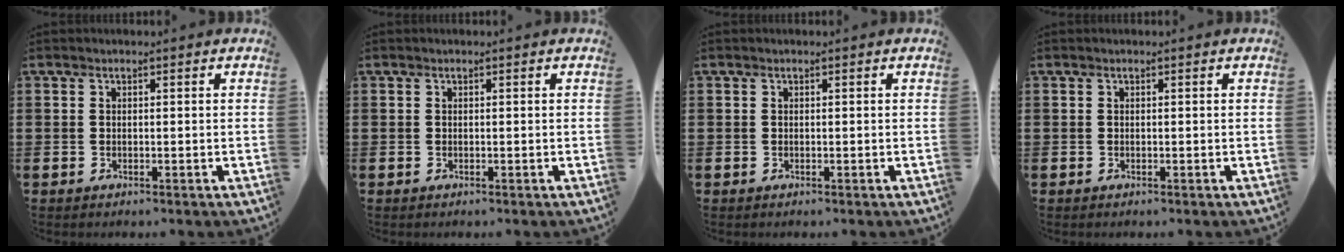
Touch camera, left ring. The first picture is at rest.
{"total": 0.0}
{"total": 0.0}
{"total": 0.0}